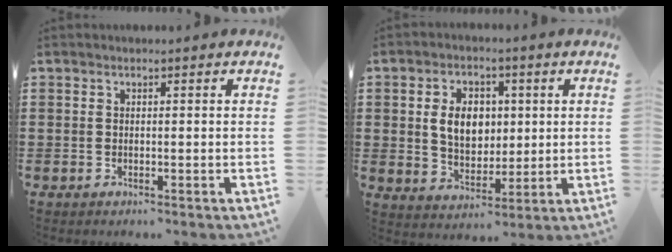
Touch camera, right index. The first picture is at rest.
{"total": 7.0, "force": [1.1, 5.2, 4.5], "torque": [-0.095, 0.010, 0.012]}